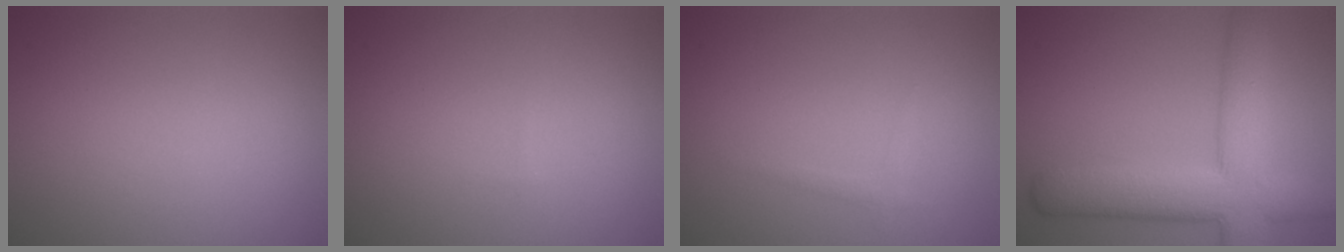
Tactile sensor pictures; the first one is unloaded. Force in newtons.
{"total": 0.0}
{"total": 0.8, "press": 0.8, "slide": 0.1}
{"total": 8.4, "press": 8.4, "slide": 0.6}